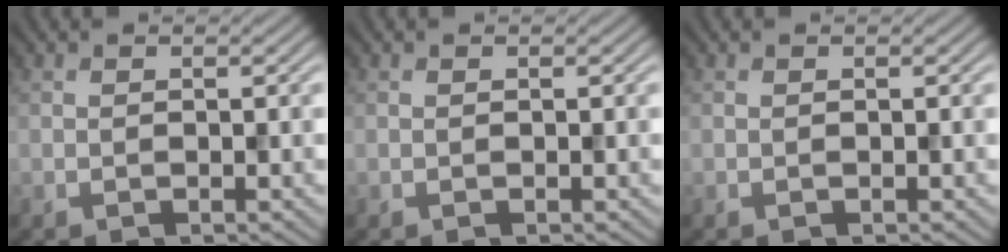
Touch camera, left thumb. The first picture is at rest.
{"total": 0.0}
{"total": 0.0}